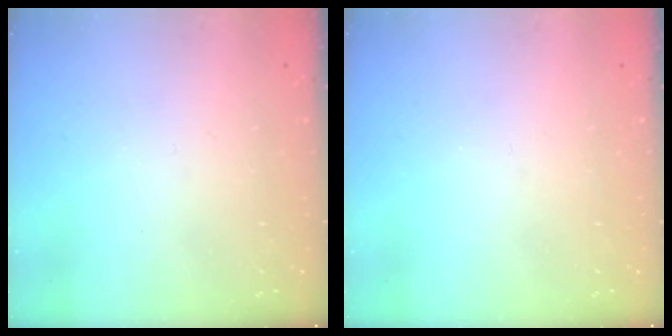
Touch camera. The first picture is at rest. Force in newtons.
{"total": 0.0}